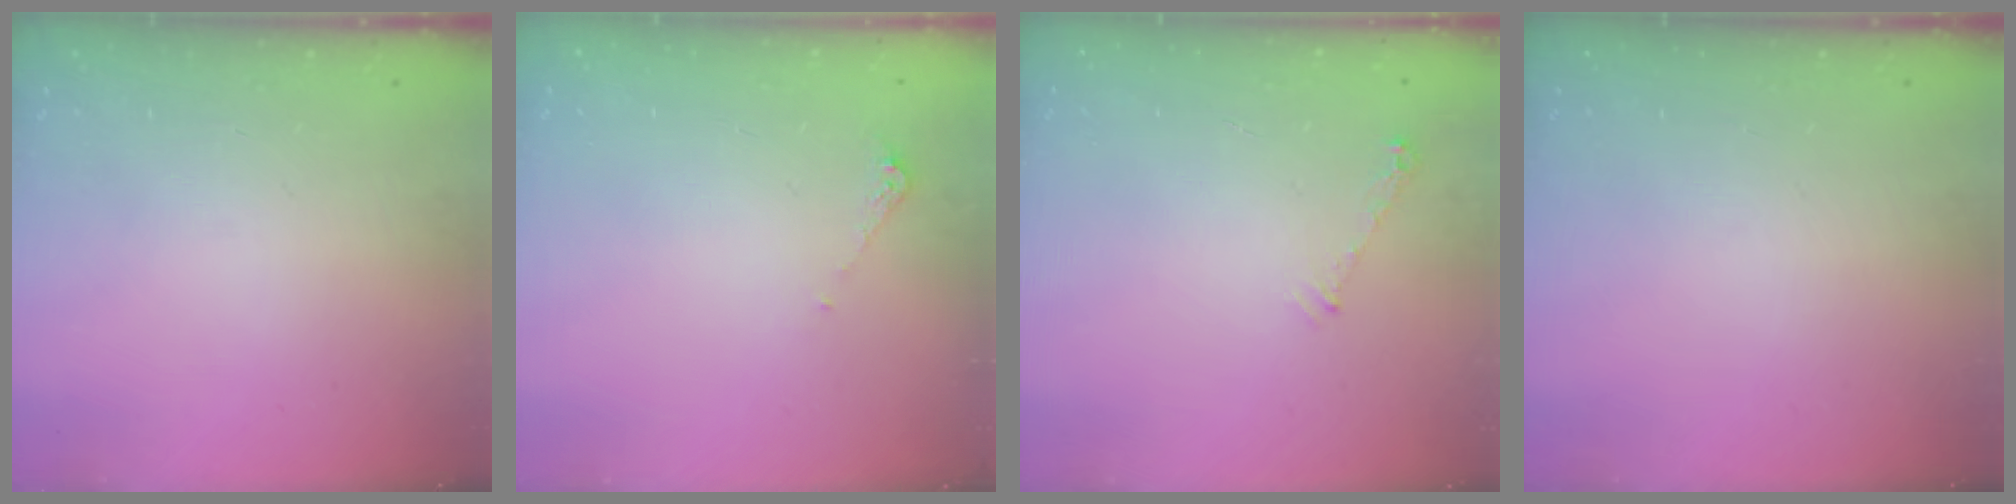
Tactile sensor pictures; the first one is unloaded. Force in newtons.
{"total": 4.3, "press": 4.2, "slide": 0.5}
{"total": 4.9, "press": 4.9, "slide": 0.5}
{"total": 0.0}